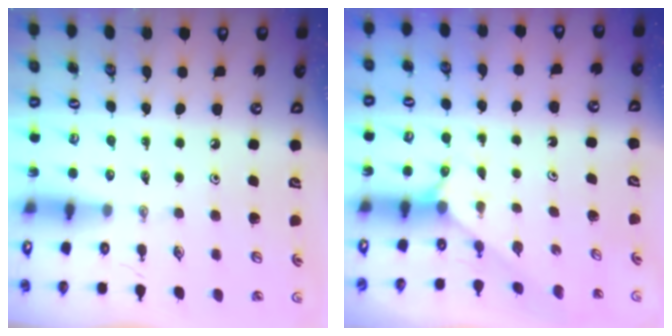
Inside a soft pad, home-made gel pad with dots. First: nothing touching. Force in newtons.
{"total": 2.4, "press": 2.4, "slide": 0.2}